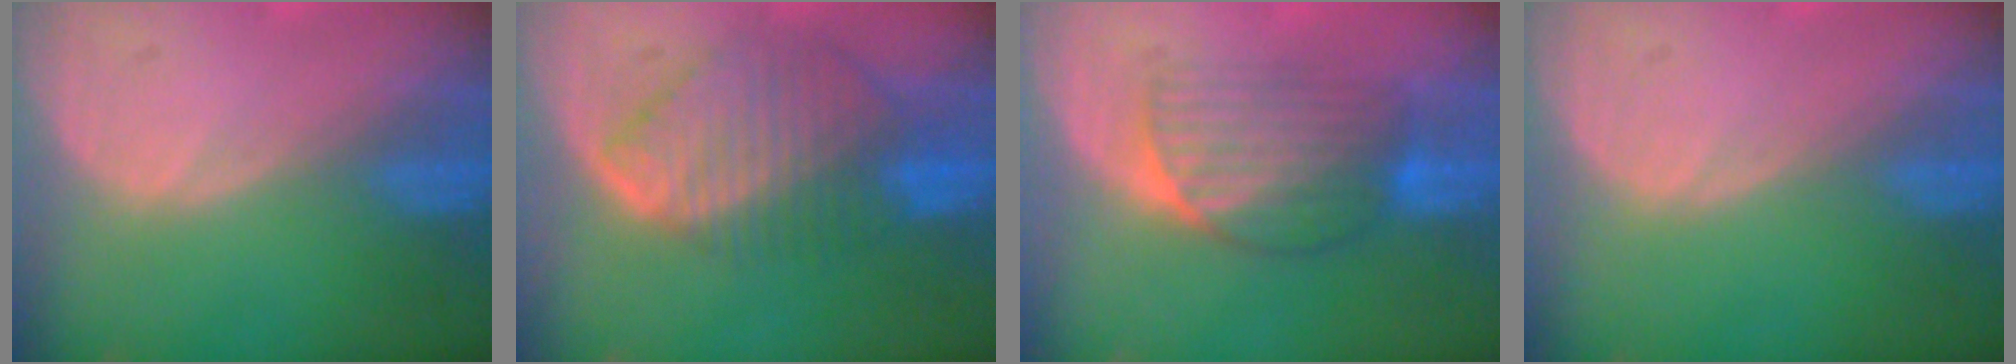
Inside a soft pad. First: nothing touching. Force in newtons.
{"total": 9.3, "press": 8.0, "slide": 4.7}
{"total": 6.7, "press": 6.4, "slide": 1.8}
{"total": 0.0}